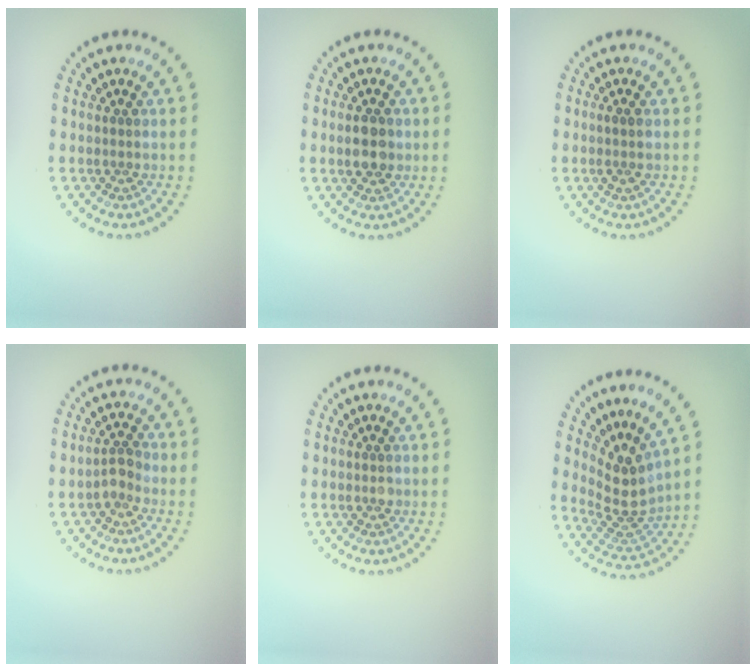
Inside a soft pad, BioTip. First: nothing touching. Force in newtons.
{"total": 2.6, "press": 2.6, "slide": 0.3}
{"total": 1.2, "press": 1.0, "slide": 0.6}
{"total": 1.6, "press": 1.3, "slide": 0.9}
{"total": 0.9, "press": 0.9, "slide": 0.1}
{"total": 3.9, "press": 3.0, "slide": 2.5}